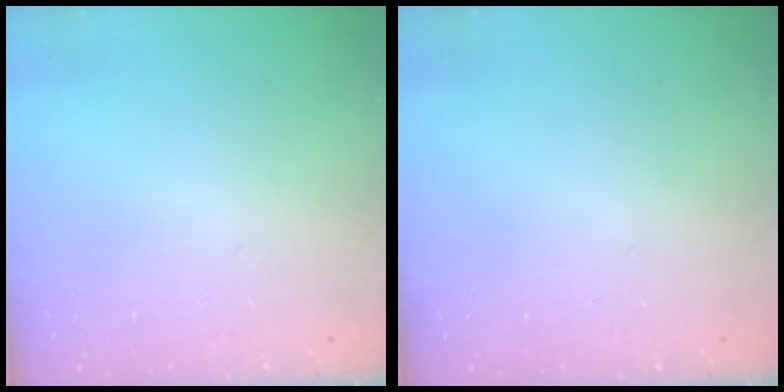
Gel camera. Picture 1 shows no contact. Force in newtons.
{"total": 0.0}